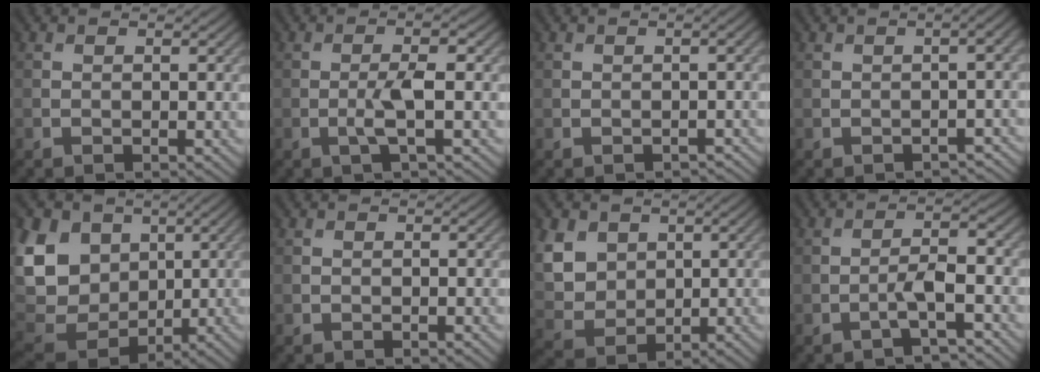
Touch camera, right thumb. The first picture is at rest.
{"total": 1.9, "force": [-0.8, -0.5, 1.7], "torque": [-0.033, 0.006, -0.019]}
{"total": 1.6, "force": [-0.6, -0.9, -1.2], "torque": [0.025, 0.002, -0.009]}
{"total": 1.4, "force": [-1.1, 0.0, 0.8], "torque": [0.015, 0.012, -0.014]}
{"total": 14.0, "force": [4.4, 11.7, 6.4], "torque": [-0.222, 0.017, 0.106]}
{"total": 0.0}
{"total": 7.1, "force": [3.4, 5.7, 2.4], "torque": [-0.113, 0.000, 0.068]}
{"total": 1.9, "force": [-1.7, -0.6, 0.6], "torque": [-0.014, 0.015, -0.037]}